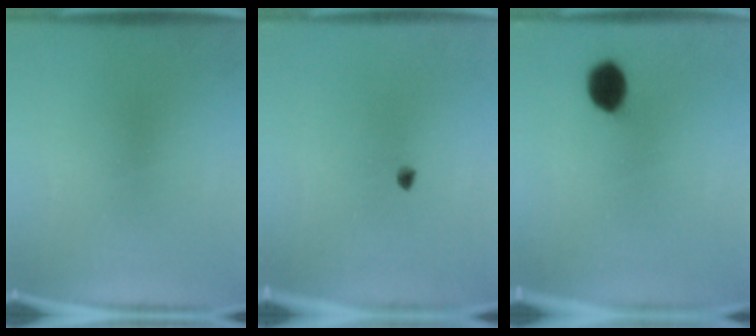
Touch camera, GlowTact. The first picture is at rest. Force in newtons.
{"total": 1.1}
{"total": 6.0}